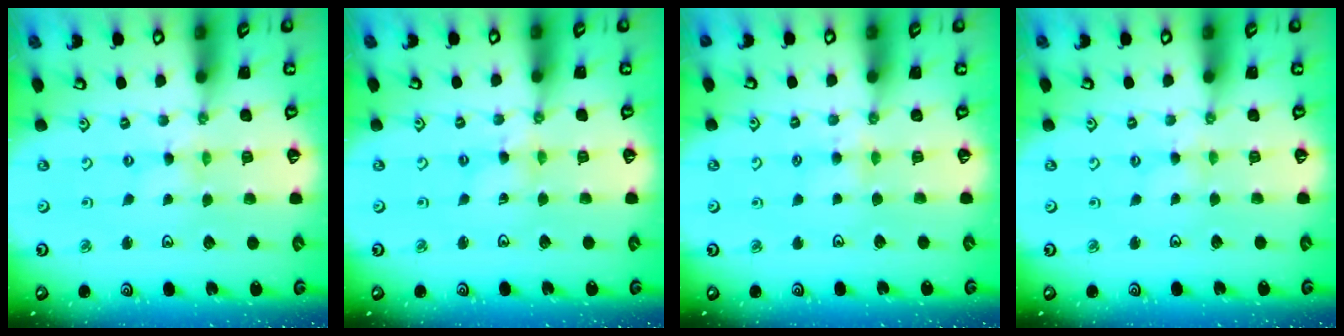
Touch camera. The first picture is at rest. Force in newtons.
{"total": 2.6, "press": 2.6, "slide": 0.4}
{"total": 5.5, "press": 5.4, "slide": 0.9}
{"total": 1.8, "press": 1.8, "slide": 0.3}